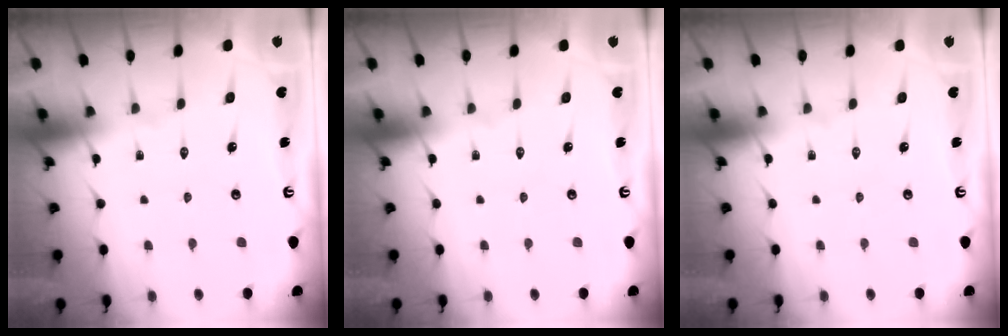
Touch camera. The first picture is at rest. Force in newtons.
{"total": 0.0}
{"total": 0.0}